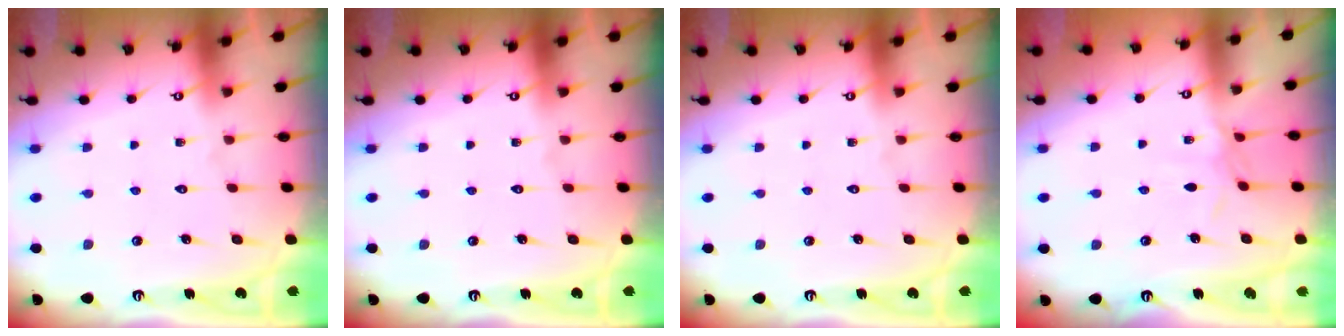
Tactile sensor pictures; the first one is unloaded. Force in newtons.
{"total": 0.0}
{"total": 0.0}
{"total": 3.2, "press": 3.2, "slide": 0.2}